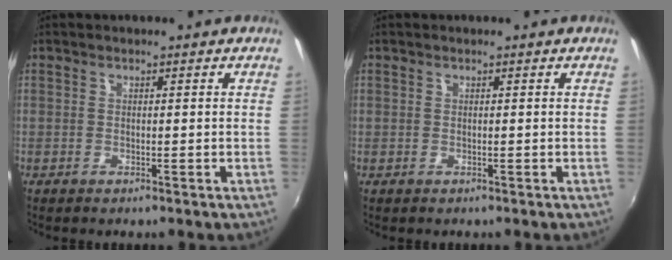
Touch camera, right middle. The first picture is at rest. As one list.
[{"total": 0.8, "force": [-0.2, 0.8, 0.0], "torque": [-0.002, 0.002, 0.001]}]